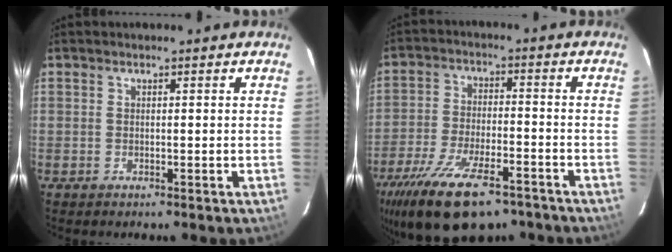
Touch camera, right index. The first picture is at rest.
{"total": 18.9, "force": [-13.0, 7.2, 11.6], "torque": [-0.237, -0.040, -0.213]}